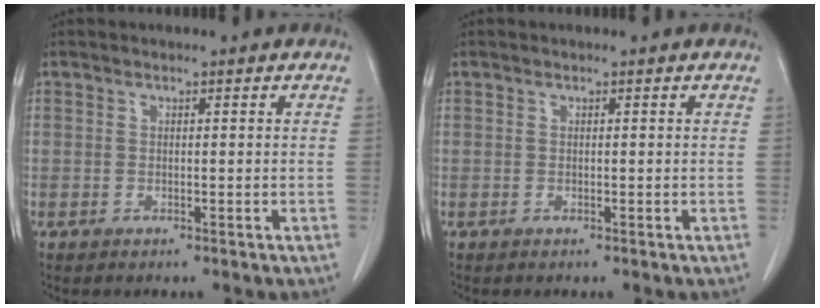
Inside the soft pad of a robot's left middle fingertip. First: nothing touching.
{"total": 0.0}